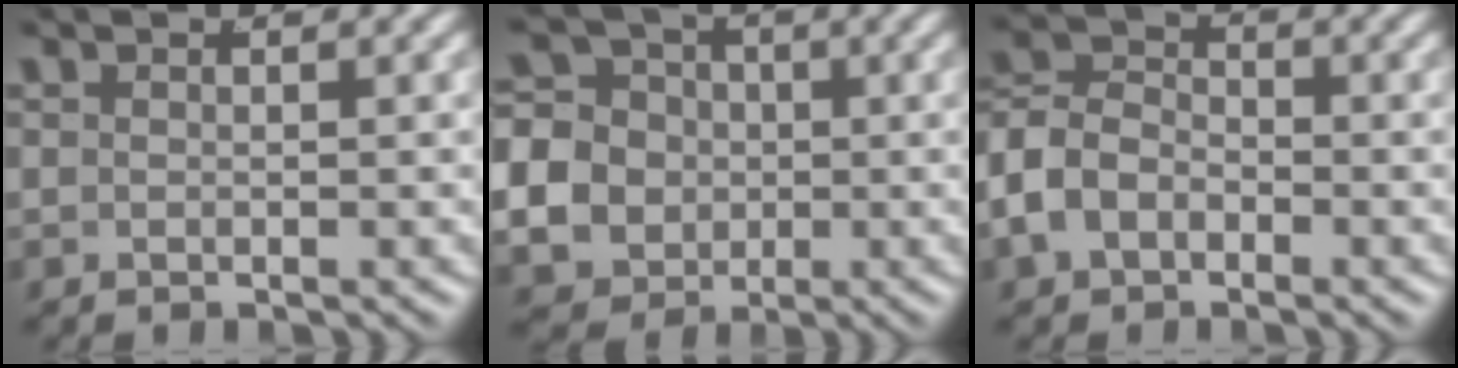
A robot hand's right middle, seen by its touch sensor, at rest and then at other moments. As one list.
[{"total": 13.9, "force": [-1.8, 12.9, 4.7], "torque": [-0.131, -0.046, -0.037]}, {"total": 6.6, "force": [-1.4, 5.8, 2.8], "torque": [-0.073, -0.008, -0.030]}]